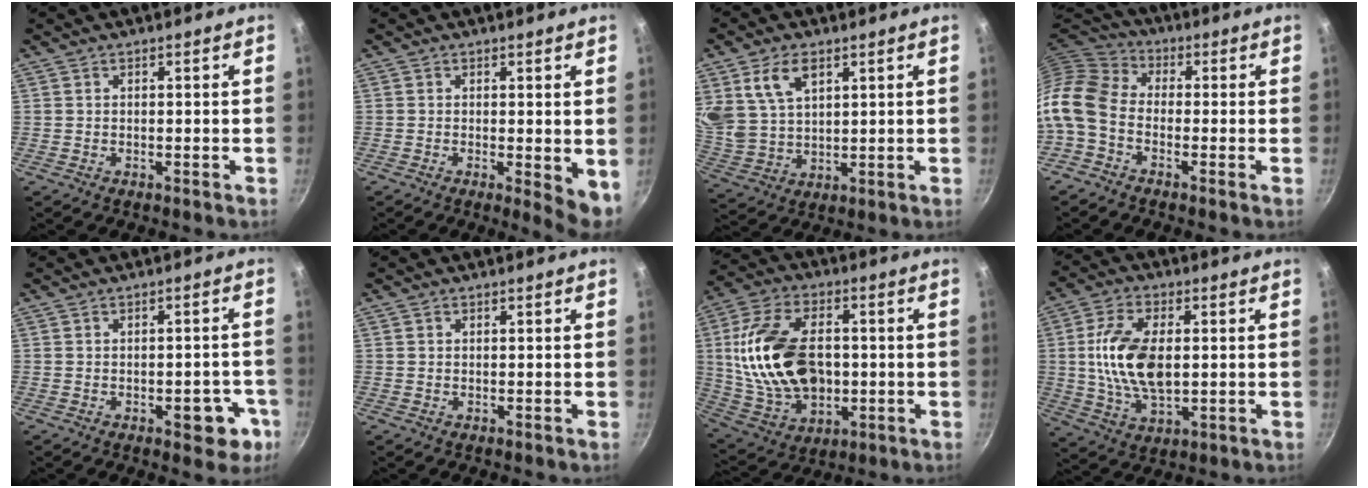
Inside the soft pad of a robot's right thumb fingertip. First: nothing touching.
{"total": 5.0, "force": [-0.3, 1.7, 4.7], "torque": [-0.060, -0.012, -0.003]}
{"total": 10.4, "force": [4.9, 6.5, 6.4], "torque": [-0.105, -0.023, 0.108]}
{"total": 12.0, "force": [-3.5, 8.1, 8.2], "torque": [-0.165, 0.041, -0.097]}
{"total": 5.7, "force": [-2.5, 3.0, 4.2], "torque": [-0.024, 0.024, -0.027]}
{"total": 0.5, "force": [0.2, 0.5, 0.1], "torque": [0.000, 0.003, 0.001]}
{"total": 21.4, "force": [0.7, 14.0, 16.2], "torque": [-0.298, 0.015, 0.024]}
{"total": 14.0, "force": [0.9, 7.7, 11.6], "torque": [-0.211, 0.006, 0.017]}